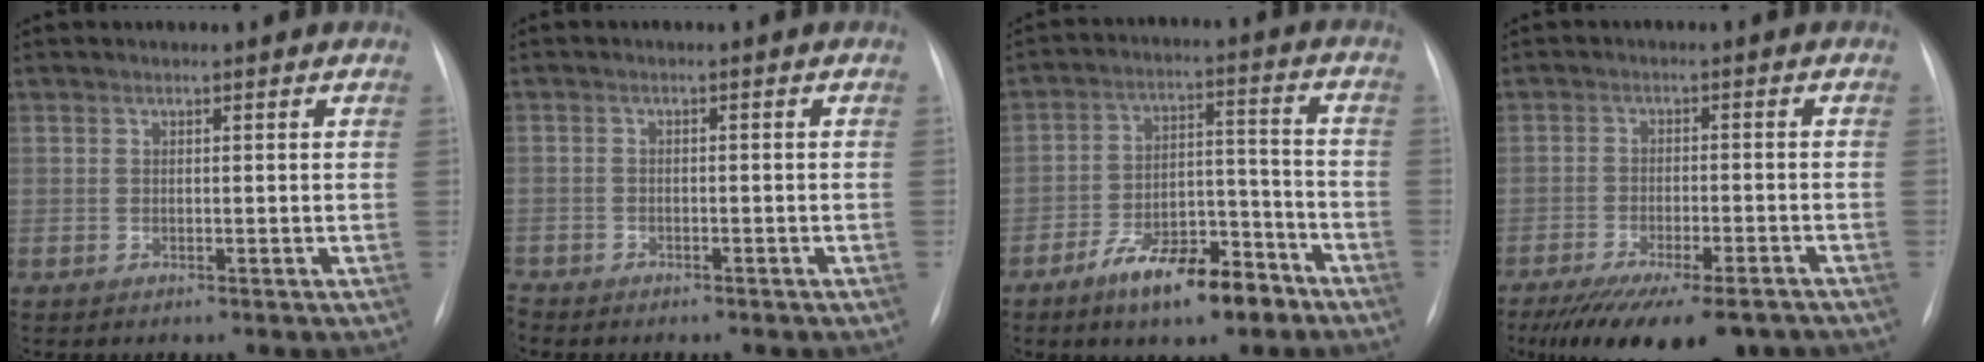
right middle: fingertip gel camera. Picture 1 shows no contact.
{"total": 3.9, "force": [-3.2, 1.7, 1.1], "torque": [-0.017, -0.002, -0.047]}
{"total": 11.5, "force": [-7.6, 4.2, 7.5], "torque": [-0.121, 0.016, -0.127]}
{"total": 16.5, "force": [-12.9, 4.2, 9.4], "torque": [-0.141, -0.021, -0.185]}